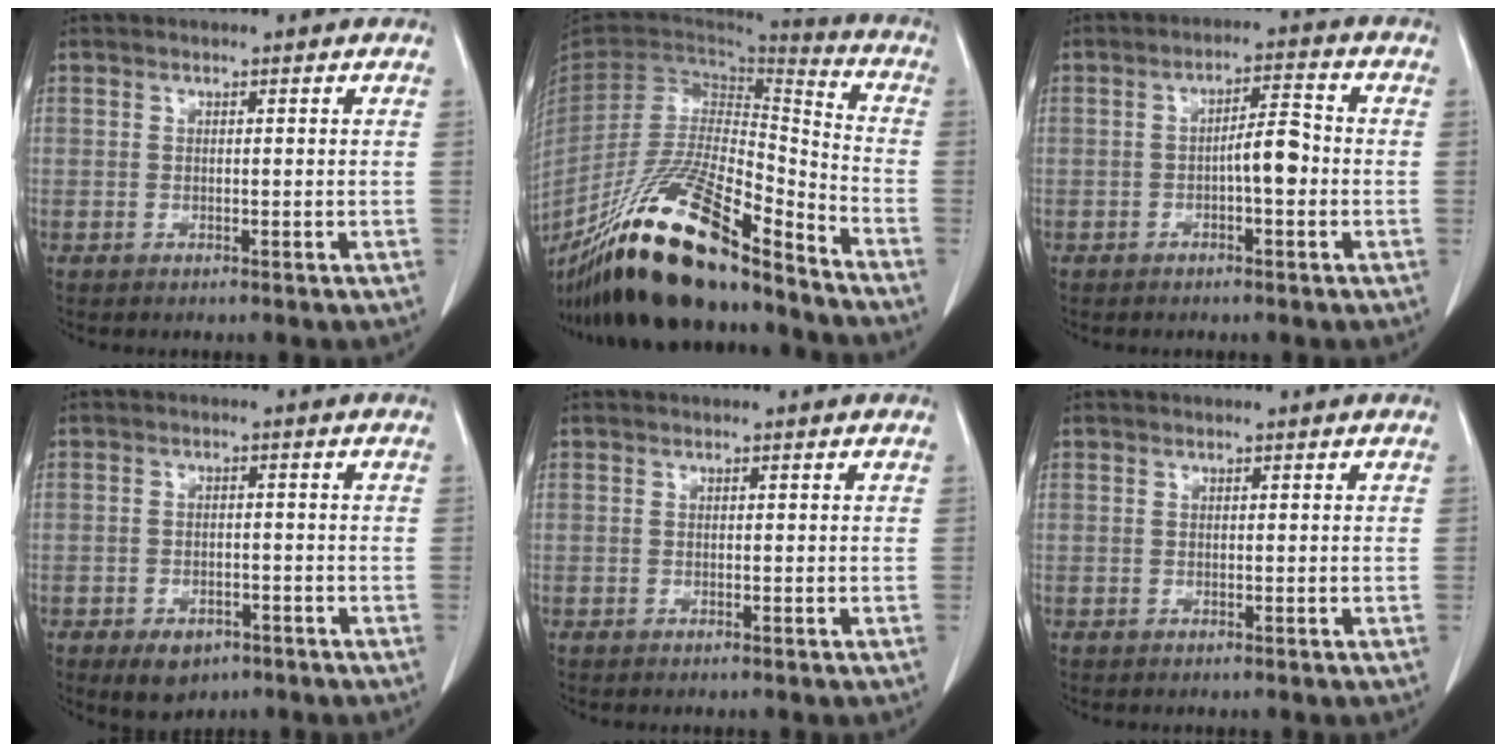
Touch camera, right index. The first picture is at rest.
{"total": 24.4, "force": [-18.5, 3.9, 15.4], "torque": [-0.289, -0.025, -0.335]}
{"total": 4.7, "force": [-0.9, 1.1, 4.5], "torque": [-0.070, 0.017, -0.012]}
{"total": 4.8, "force": [-2.9, 2.9, 2.3], "torque": [-0.034, 0.001, -0.036]}
{"total": 0.0}
{"total": 0.0}